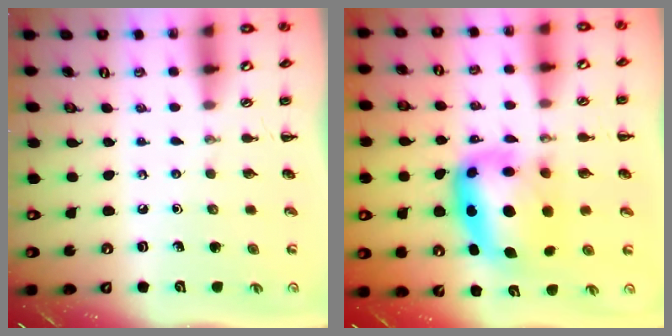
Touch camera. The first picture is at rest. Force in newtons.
{"total": 12.0, "press": 11.6, "slide": 3.2}